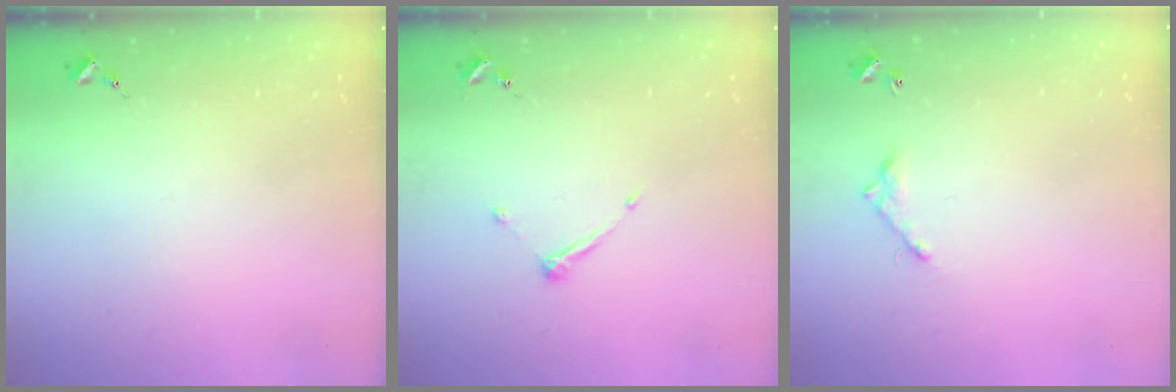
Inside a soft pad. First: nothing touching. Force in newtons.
{"total": 5.9, "press": 5.9, "slide": 0.6}
{"total": 6.2, "press": 6.2, "slide": 0.4}